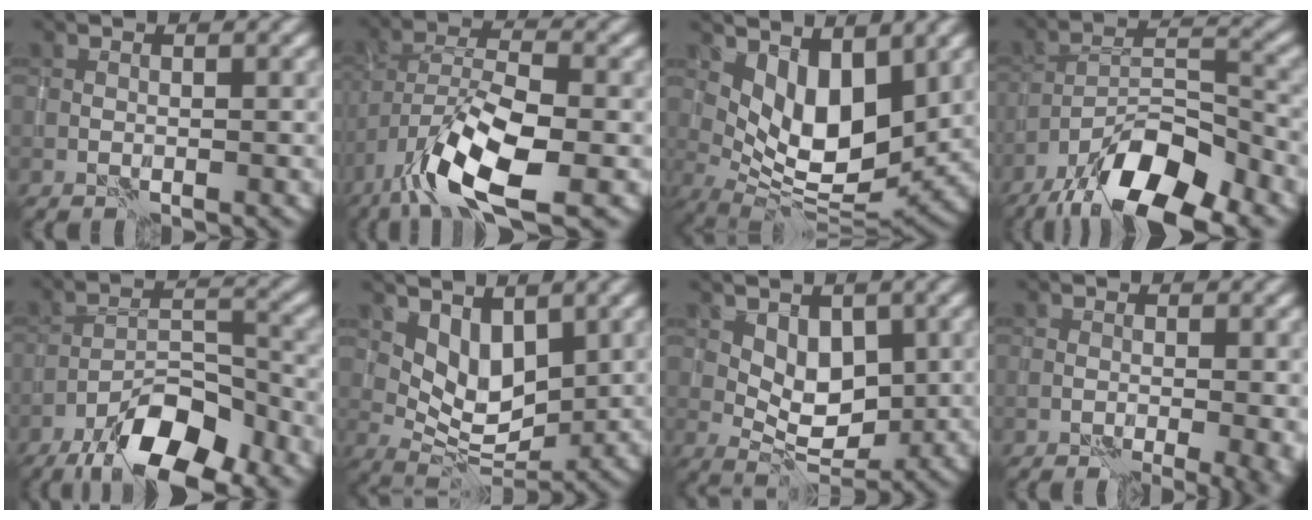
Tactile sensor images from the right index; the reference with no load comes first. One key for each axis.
{"total": 9.3, "fx": -4.8, "fy": 2.9, "fz": 7.4, "tx": -0.142, "ty": 0.005, "tz": -0.094}
{"total": 7.1, "fx": 3.0, "fy": 3.2, "fz": 5.6, "tx": -0.098, "ty": -0.016, "tz": 0.055}
{"total": 11.7, "fx": -8.0, "fy": 3.7, "fz": 7.7, "tx": -0.134, "ty": 0.011, "tz": -0.147}
{"total": 9.1, "fx": -6.2, "fy": 2.8, "fz": 6.1, "tx": -0.098, "ty": 0.014, "tz": -0.114}
{"total": 4.3, "fx": 2.5, "fy": 2.1, "fz": 2.9, "tx": -0.052, "ty": -0.012, "tz": 0.042}
{"total": 3.7, "fx": 1.5, "fy": 2.2, "fz": 2.6, "tx": -0.036, "ty": -0.008, "tz": 0.027}
{"total": 4.3, "fx": -1.4, "fy": 1.5, "fz": 3.8, "tx": -0.038, "ty": -0.003, "tz": -0.012}